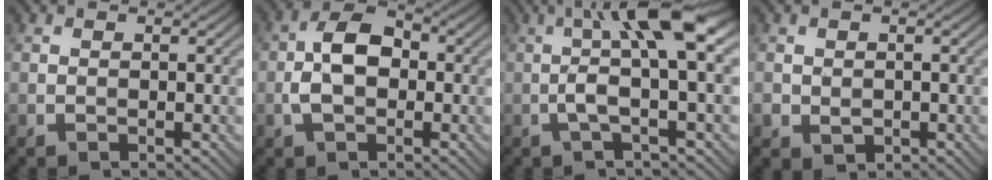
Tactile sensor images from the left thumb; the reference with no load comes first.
{"total": 5.6, "force": [-0.7, 3.6, 4.3], "torque": [-0.083, 0.007, -0.019]}
{"total": 8.7, "force": [0.7, 1.6, 8.6], "torque": [-0.148, 0.027, 0.000]}
{"total": 2.0, "force": [-0.4, 1.7, 0.9], "torque": [-0.026, -0.010, -0.005]}